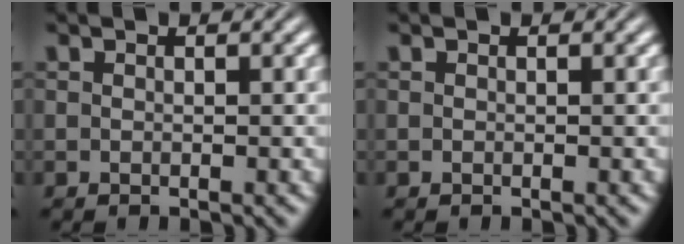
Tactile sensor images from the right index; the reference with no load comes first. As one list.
[{"total": 0.0}]